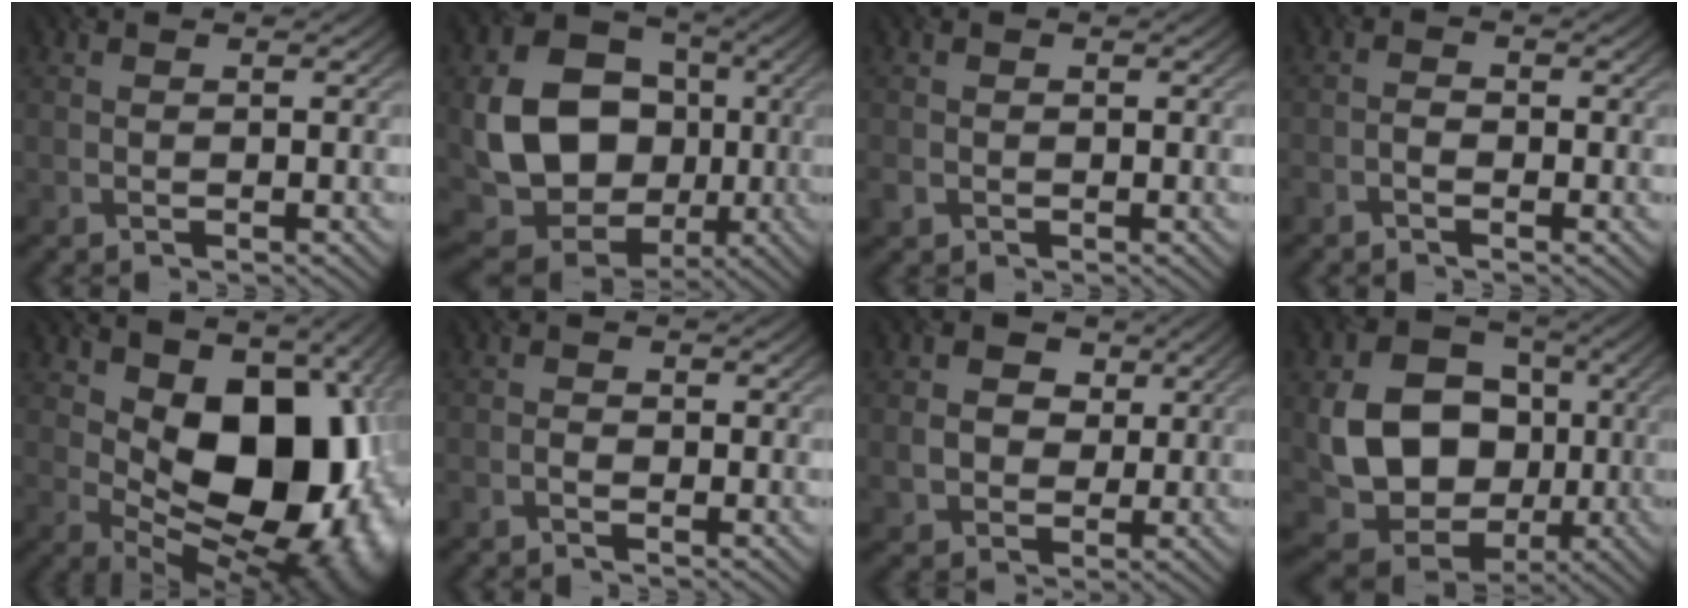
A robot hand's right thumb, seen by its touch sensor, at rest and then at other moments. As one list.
[{"total": 15.2, "force": [-0.5, 12.4, 8.8], "torque": [-0.191, -0.034, -0.007]}, {"total": 1.7, "force": [-0.5, 1.5, 0.5], "torque": [-0.014, -0.007, -0.013]}, {"total": 1.5, "force": [-1.1, 0.7, 0.7], "torque": [-0.014, 0.004, -0.025]}, {"total": 18.3, "force": [3.2, 11.1, 14.1], "torque": [-0.174, -0.009, 0.065]}, {"total": 1.2, "force": [-0.8, 0.7, 0.6], "torque": [-0.014, 0.002, -0.018]}, {"total": 5.4, "force": [1.4, 4.6, 2.3], "torque": [-0.077, 0.004, 0.015]}, {"total": 13.7, "force": [-0.5, 11.1, 8.1], "torque": [-0.166, -0.015, -0.012]}]